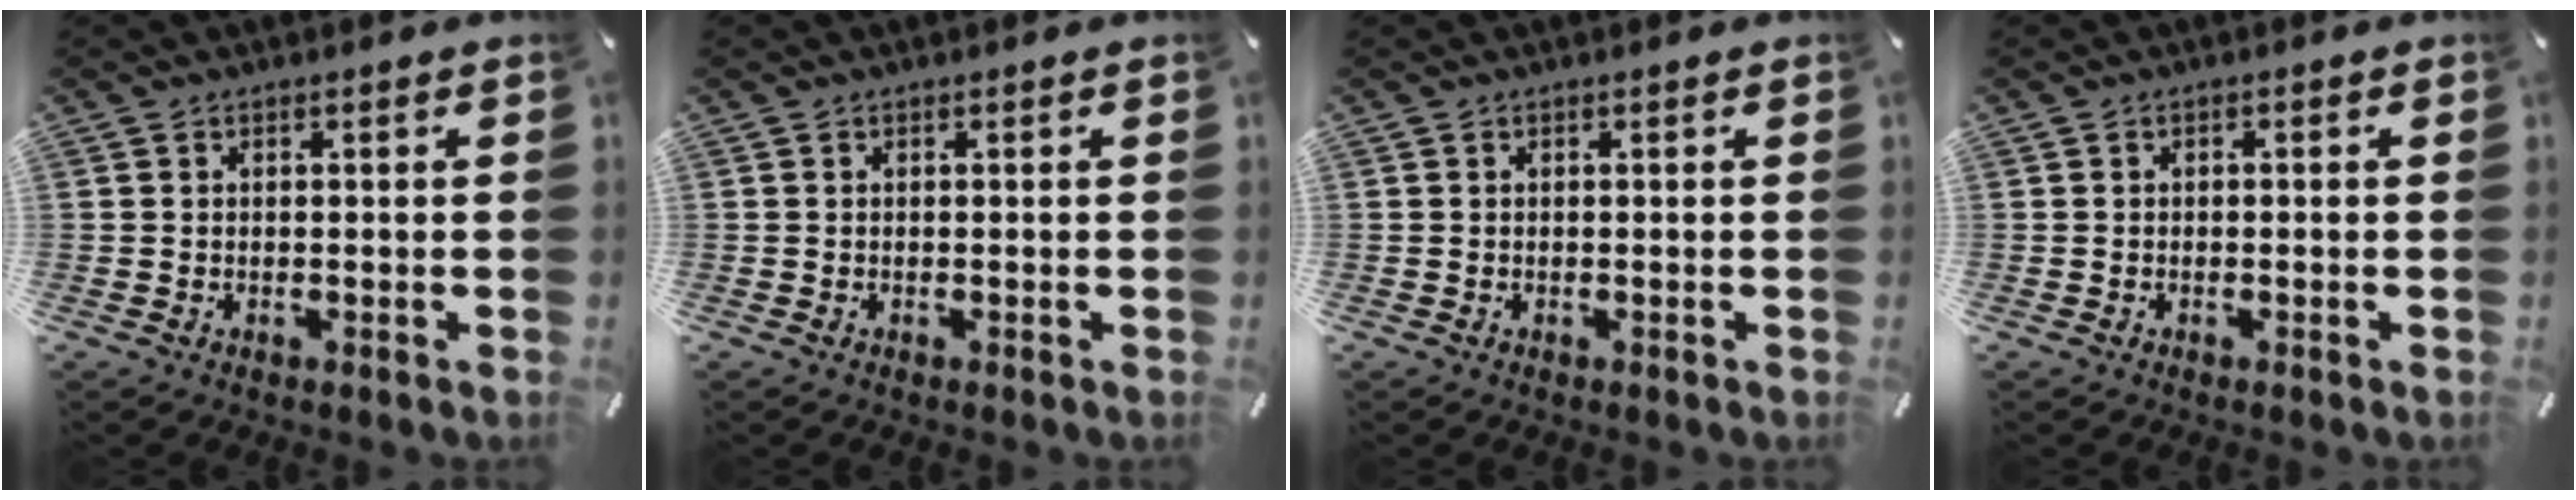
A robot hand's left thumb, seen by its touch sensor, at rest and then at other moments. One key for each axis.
{"total": 0.0}
{"total": 0.0}
{"total": 0.5, "fx": -0.2, "fy": 0.3, "fz": 0.4, "tx": -0.006, "ty": 0.001, "tz": -0.005}